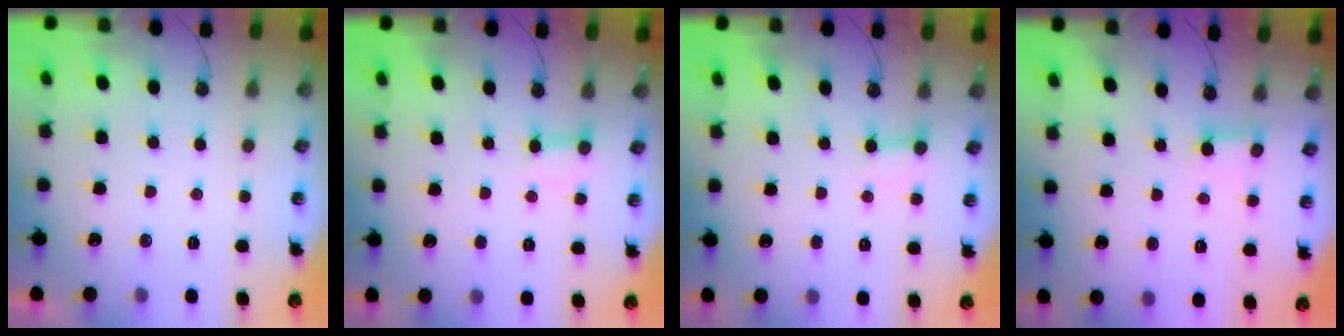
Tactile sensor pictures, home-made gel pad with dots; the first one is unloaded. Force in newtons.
{"total": 2.5, "press": 2.5, "slide": 0.4}
{"total": 3.5, "press": 3.4, "slide": 0.5}
{"total": 2.7, "press": 2.7, "slide": 0.1}